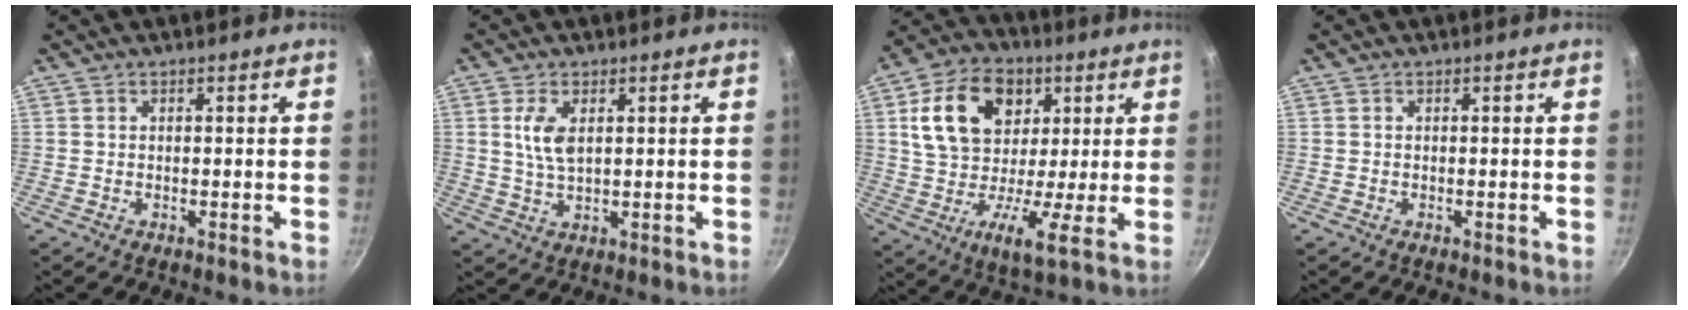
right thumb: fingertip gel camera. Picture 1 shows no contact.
{"total": 5.3, "force": [1.4, 2.5, 4.4], "torque": [-0.087, -0.008, 0.030]}
{"total": 18.0, "force": [5.8, 11.9, 12.2], "torque": [-0.196, -0.001, 0.079]}
{"total": 0.0}